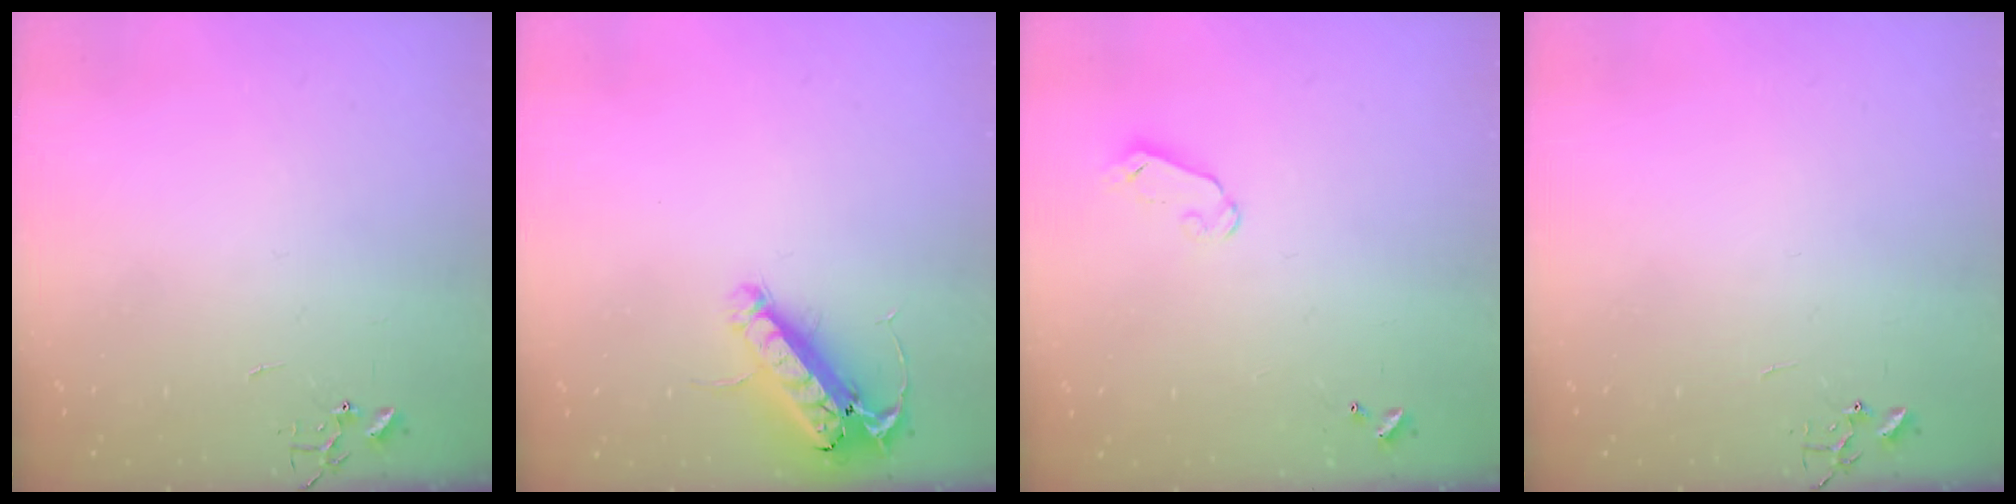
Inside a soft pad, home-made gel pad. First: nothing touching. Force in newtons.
{"total": 15.2, "press": 15.0, "slide": 2.7}
{"total": 4.0, "press": 4.0, "slide": 0.4}
{"total": 0.0}